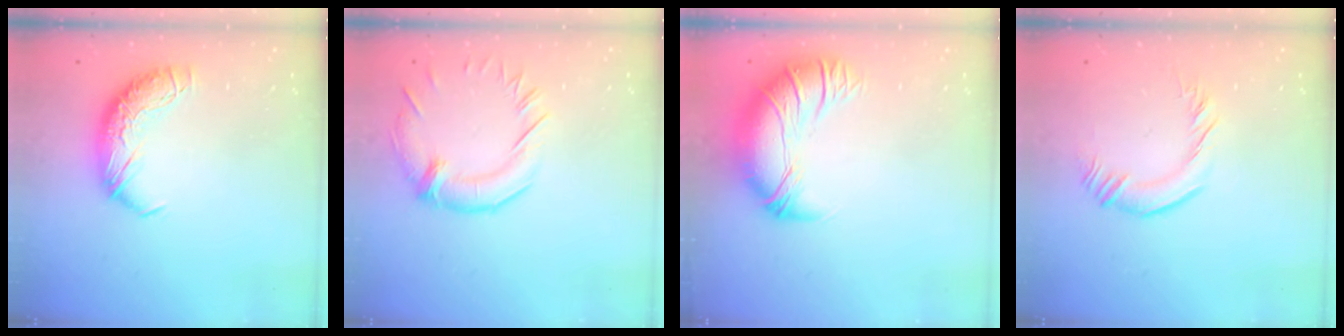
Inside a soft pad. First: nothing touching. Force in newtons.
{"total": 0.8, "press": 0.4, "slide": 0.7}
{"total": 2.8, "press": 0.2, "slide": 2.8}
{"total": 0.9, "press": 0.6, "slide": 0.7}